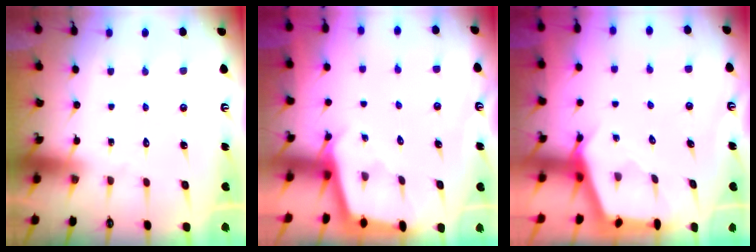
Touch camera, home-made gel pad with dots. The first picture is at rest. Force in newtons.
{"total": 2.3, "press": 2.3, "slide": 0.2}
{"total": 3.1, "press": 3.0, "slide": 0.4}